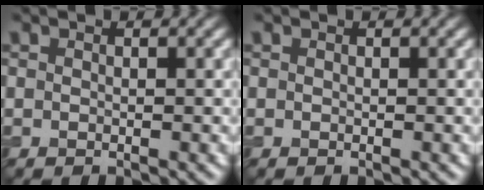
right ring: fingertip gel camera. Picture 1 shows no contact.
{"total": 0.0}